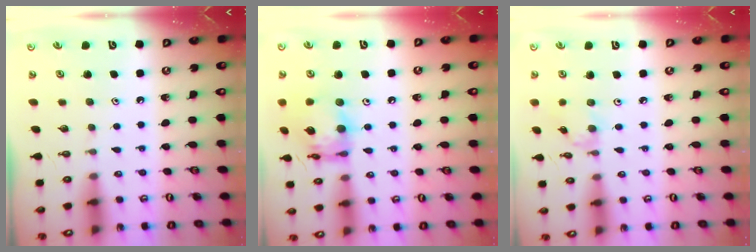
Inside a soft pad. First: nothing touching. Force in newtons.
{"total": 14.7, "press": 14.6, "slide": 1.5}
{"total": 2.2, "press": 2.2, "slide": 0.4}